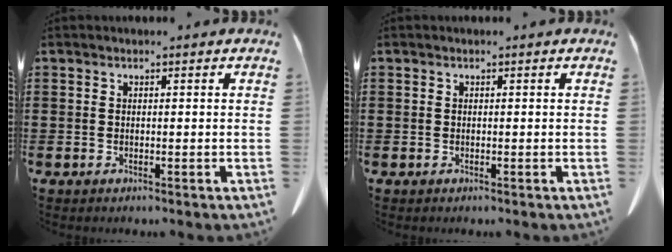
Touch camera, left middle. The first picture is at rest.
{"total": 0.0}